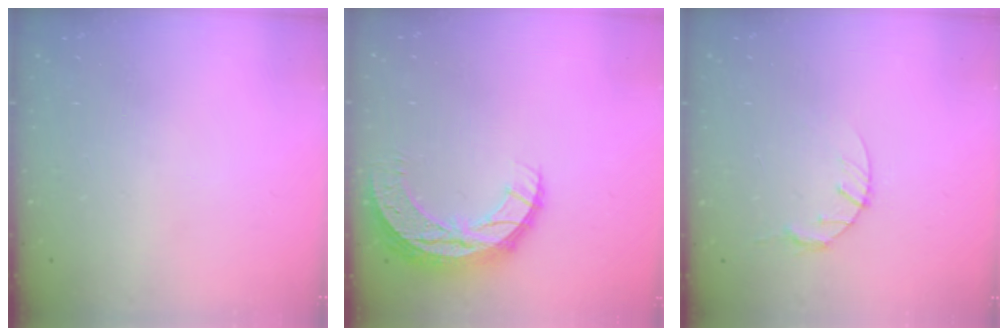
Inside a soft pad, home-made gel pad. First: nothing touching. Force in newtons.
{"total": 11.7, "press": 11.6, "slide": 0.8}
{"total": 4.6, "press": 4.6, "slide": 0.6}